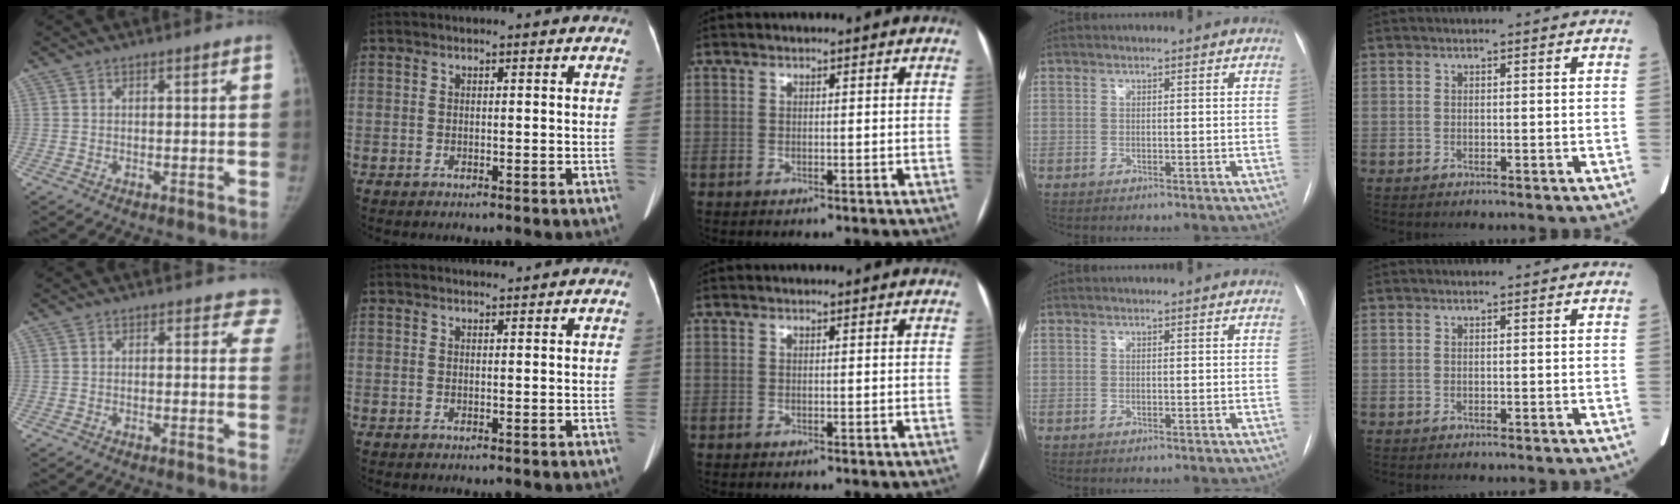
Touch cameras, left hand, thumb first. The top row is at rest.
{"thumb": {"total": 4.4, "force": [3.8, 2.2, 0.2], "torque": [0.042, -0.014, 0.014]}, "index": {"total": 0.6, "force": [0.6, -0.1, -0.2], "torque": [-0.006, -0.003, 0.011]}}